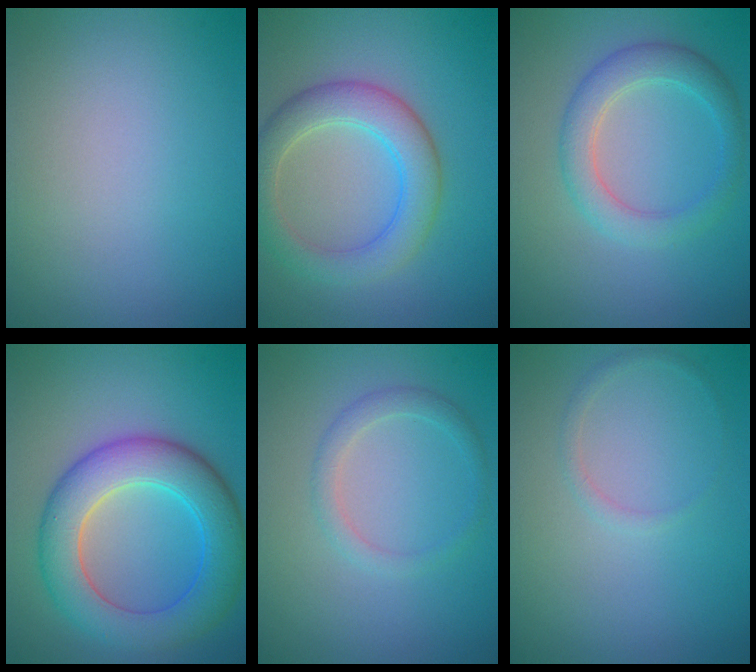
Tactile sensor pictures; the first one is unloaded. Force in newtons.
{"total": 5.0, "press": 5.0, "slide": 0.1}
{"total": 3.5, "press": 3.5, "slide": 0.2}
{"total": 7.7, "press": 7.7, "slide": 0.0}
{"total": 1.7, "press": 1.7, "slide": 0.1}
{"total": 0.8, "press": 0.8, "slide": 0.0}